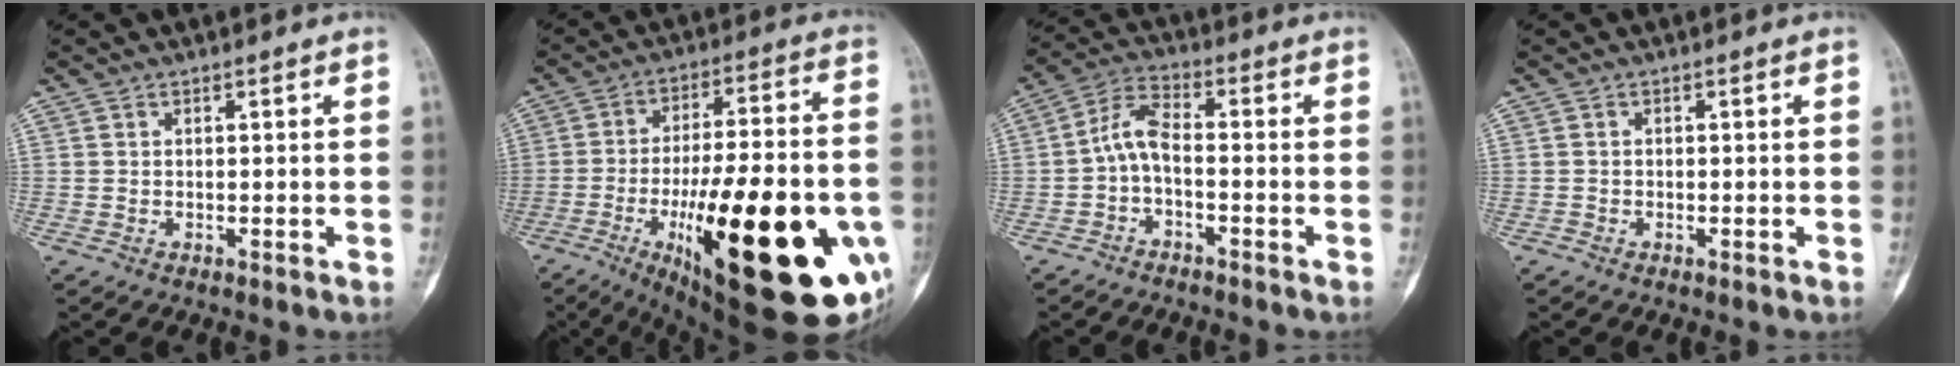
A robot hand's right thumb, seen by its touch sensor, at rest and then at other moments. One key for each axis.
{"total": 35.2, "fx": -10.6, "fy": 10.9, "fz": 31.7, "tx": -0.424, "ty": 0.007, "tz": -0.142}
{"total": 5.8, "fx": -1.8, "fy": 2.4, "fz": 5.0, "tx": -0.106, "ty": 0.033, "tz": -0.046}
{"total": 0.6, "fx": -0.4, "fy": 0.4, "fz": 0.0, "tx": 0.003, "ty": 0.003, "tz": -0.014}